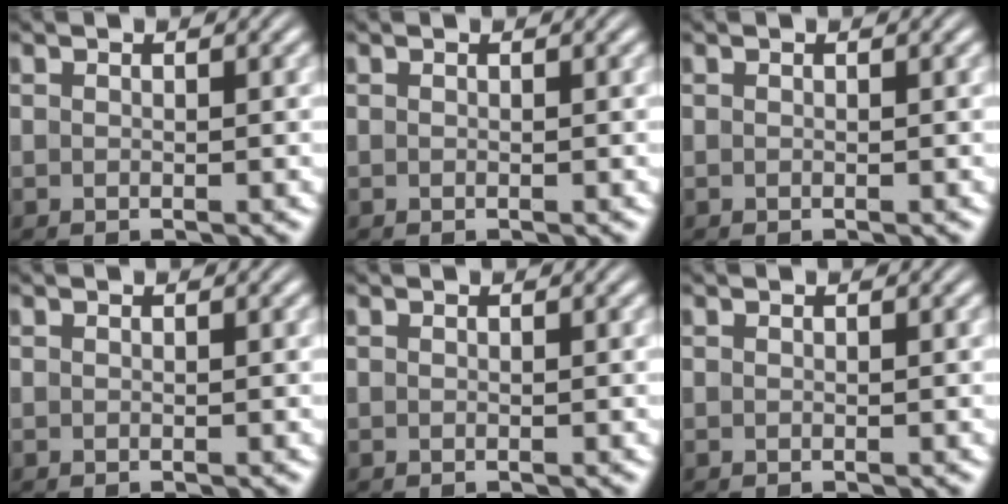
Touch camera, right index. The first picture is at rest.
{"total": 0.0}
{"total": 0.0}
{"total": 0.0}
{"total": 0.0}
{"total": 0.0}